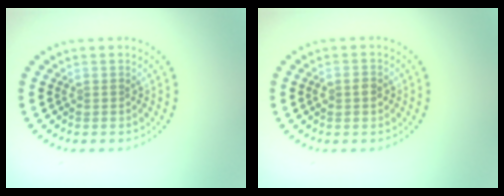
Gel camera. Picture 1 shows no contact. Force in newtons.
{"total": 1.3, "press": 1.3, "slide": 0.3}